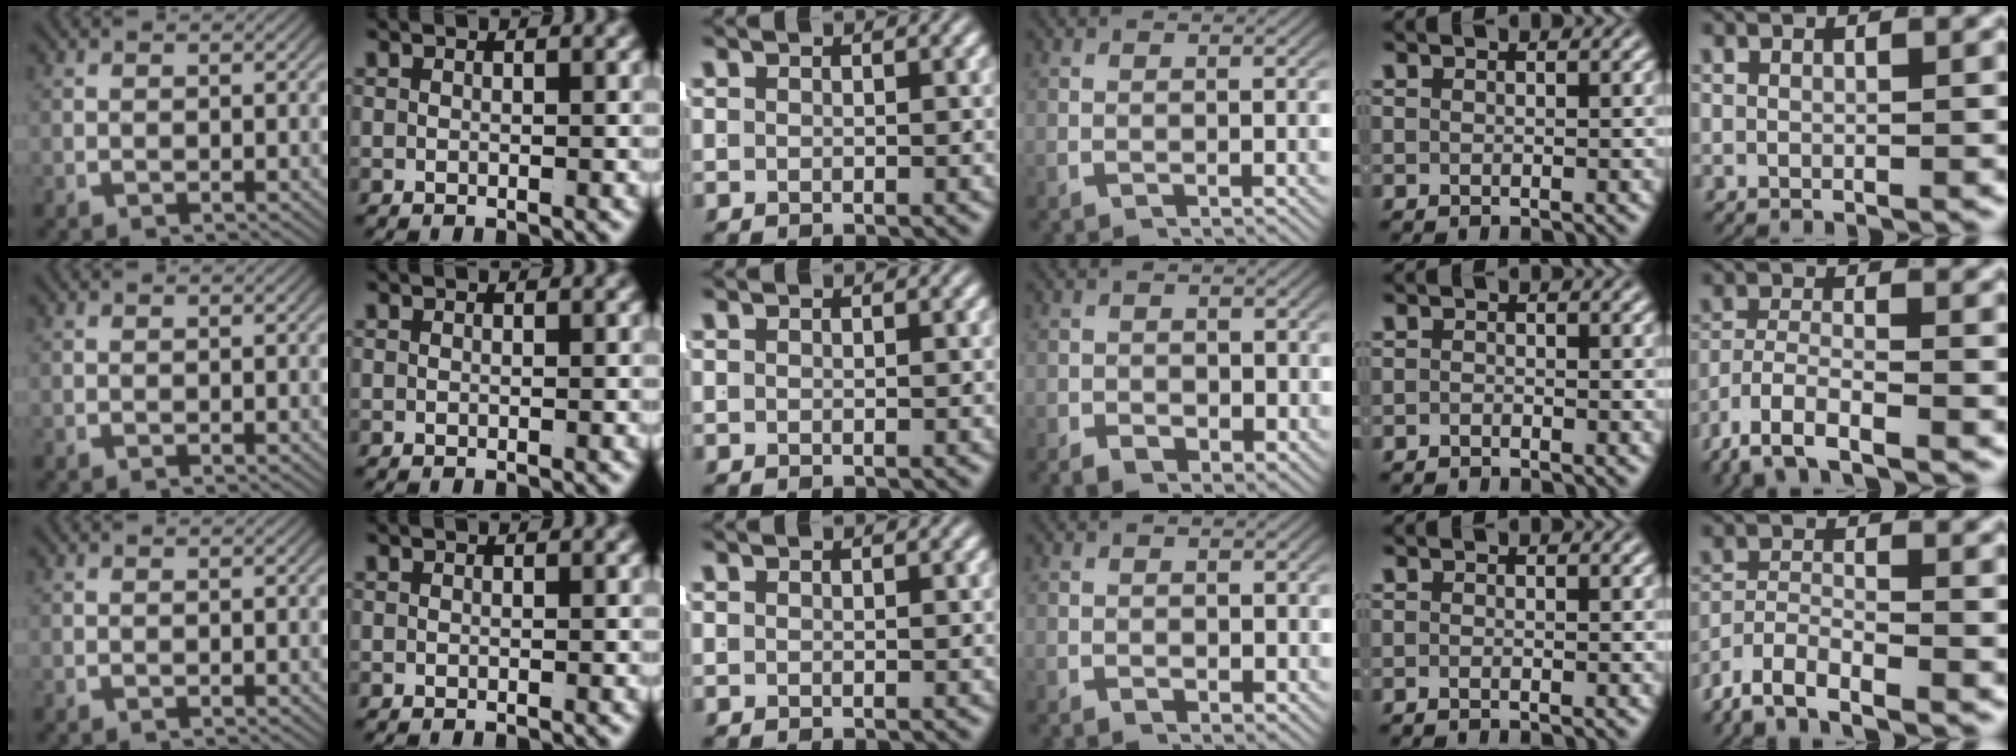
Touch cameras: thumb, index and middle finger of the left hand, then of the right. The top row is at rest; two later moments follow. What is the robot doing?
{"motion": "lift_and_place", "object": "shirt"}